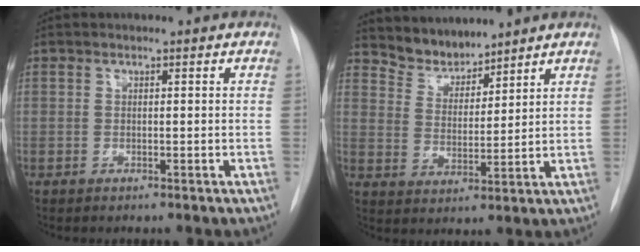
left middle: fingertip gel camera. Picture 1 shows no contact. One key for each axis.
{"total": 5.4, "fx": 5.2, "fy": 1.3, "fz": 0.1, "tx": -0.002, "ty": 0.007, "tz": 0.106}